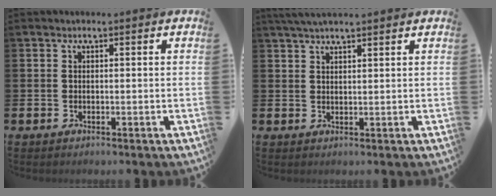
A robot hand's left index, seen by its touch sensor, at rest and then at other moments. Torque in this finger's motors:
{"motor_torque": [1.03, -1.11, 0.25, 0.21]}